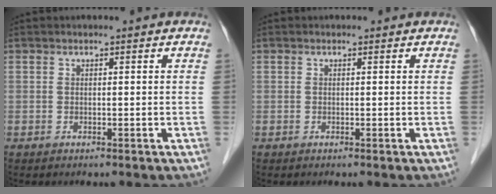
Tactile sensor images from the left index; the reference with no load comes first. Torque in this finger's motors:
{"motor_torque": [1.13, -1.00, 0.02, -0.01]}